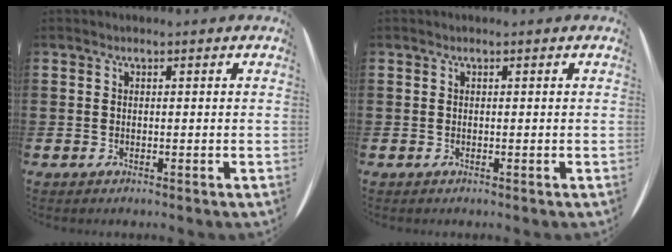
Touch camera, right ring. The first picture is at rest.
{"total": 0.0}